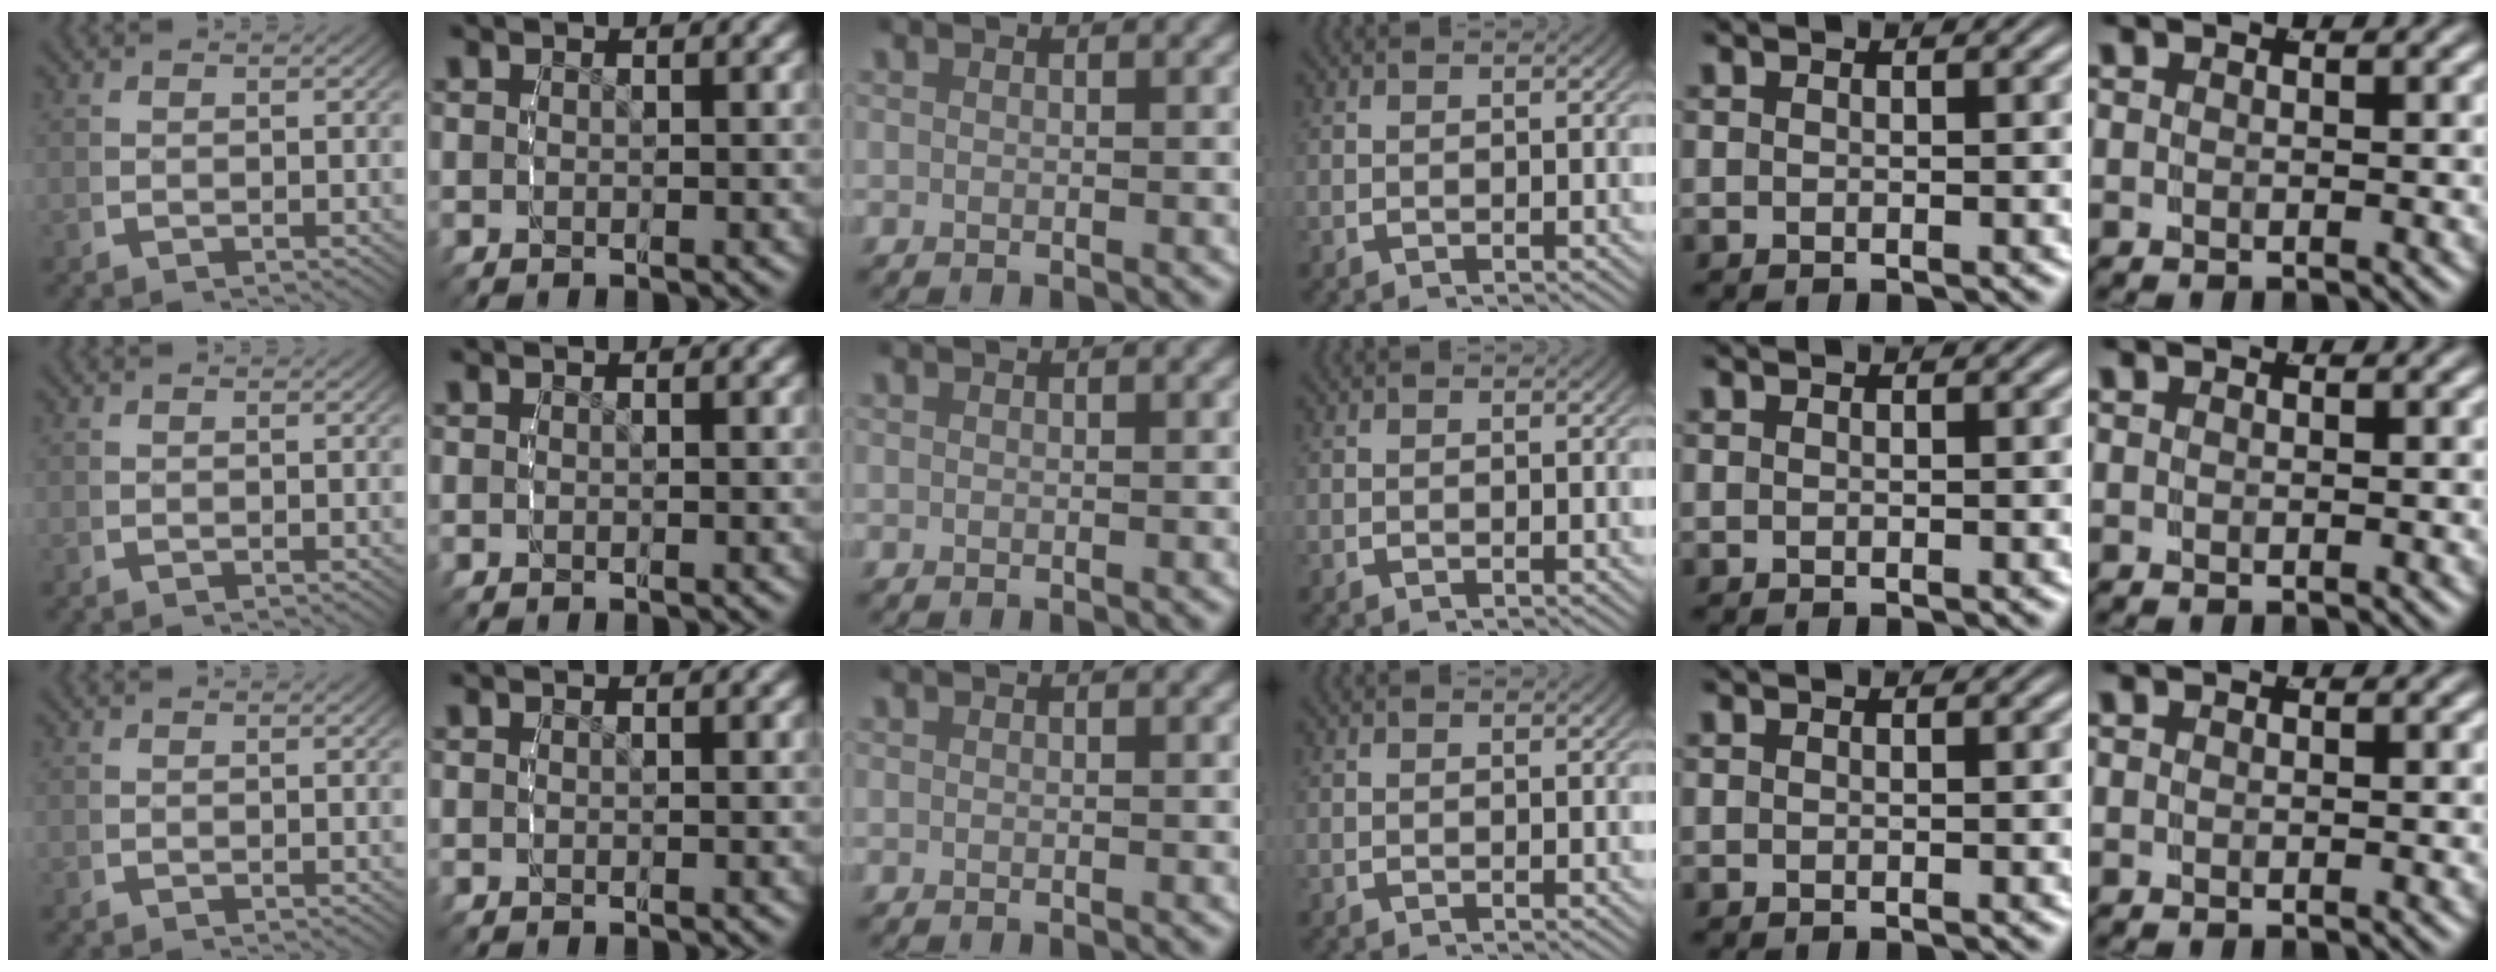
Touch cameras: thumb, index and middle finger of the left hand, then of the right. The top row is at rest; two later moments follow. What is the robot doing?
{"motion": "reach", "object": "router"}